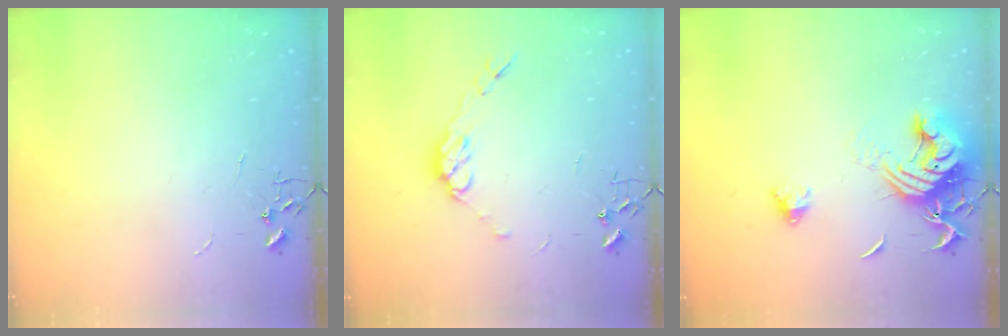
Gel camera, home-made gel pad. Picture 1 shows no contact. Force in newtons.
{"total": 8.2, "press": 8.2, "slide": 0.5}
{"total": 15.6, "press": 15.5, "slide": 1.7}